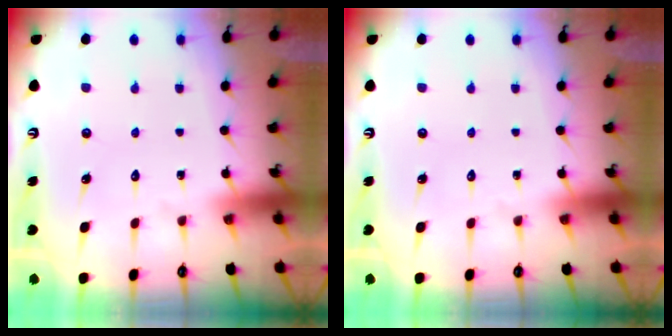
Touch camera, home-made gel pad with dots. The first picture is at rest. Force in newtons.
{"total": 0.0}